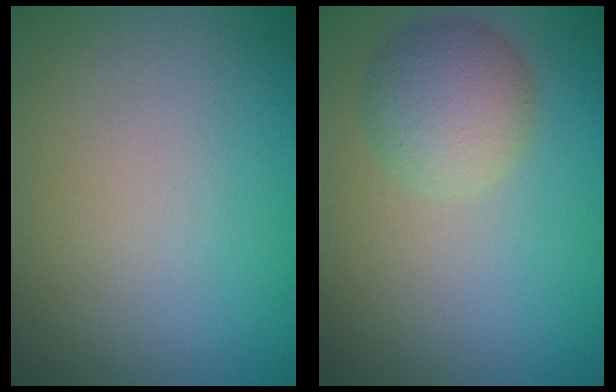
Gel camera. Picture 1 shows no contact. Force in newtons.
{"total": 3.7, "press": 3.7, "slide": 0.3}